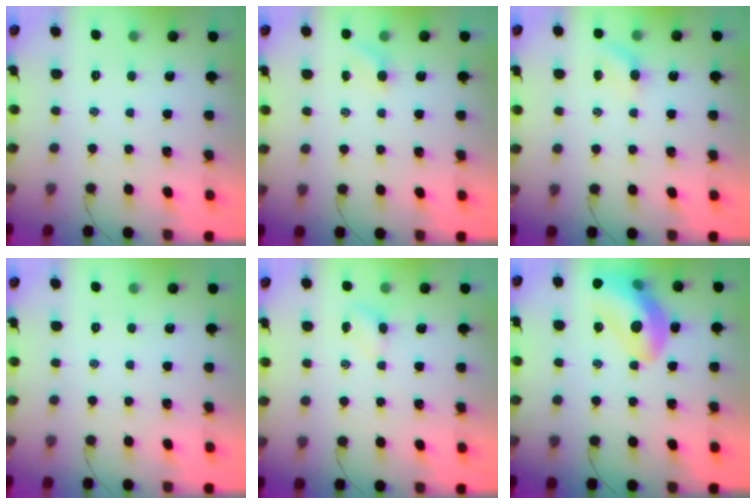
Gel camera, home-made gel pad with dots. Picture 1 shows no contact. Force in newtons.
{"total": 2.9, "press": 2.7, "slide": 0.9}
{"total": 5.7, "press": 5.6, "slide": 1.2}
{"total": 0.0}
{"total": 3.3, "press": 3.1, "slide": 1.1}
{"total": 16.7, "press": 16.4, "slide": 3.1}